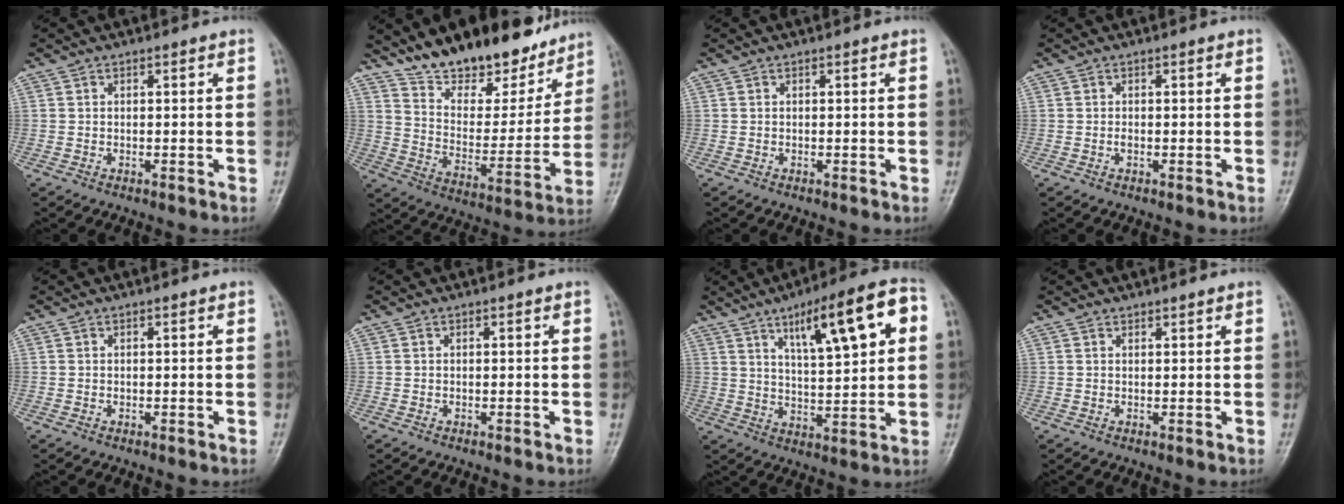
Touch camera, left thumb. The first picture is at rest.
{"total": 21.1, "force": [16.9, 8.6, 9.2], "torque": [-0.100, -0.094, 0.272]}
{"total": 0.0}
{"total": 0.8, "force": [0.0, 0.5, 0.7], "torque": [-0.007, 0.001, -0.002]}
{"total": 0.6, "force": [0.2, 0.4, 0.4], "torque": [-0.001, 0.001, 0.002]}
{"total": 0.0}
{"total": 16.1, "force": [6.4, 4.4, 14.1], "torque": [-0.193, -0.008, 0.097]}
{"total": 0.9, "force": [0.8, 0.3, 0.3], "torque": [-0.004, -0.005, 0.011]}